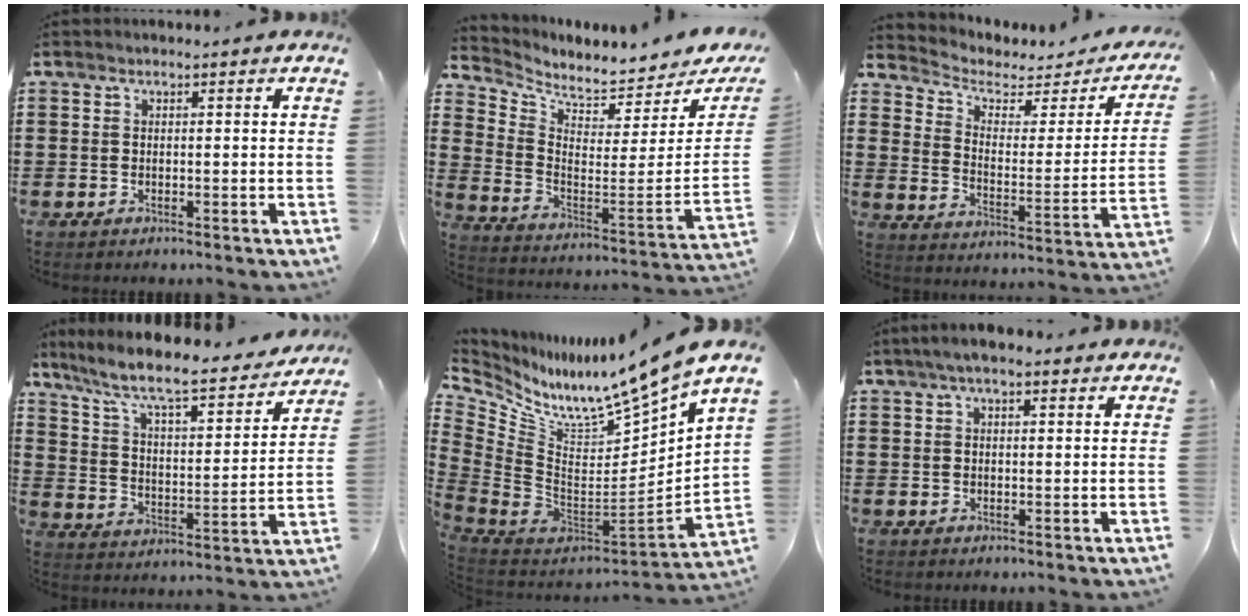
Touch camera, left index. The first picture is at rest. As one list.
[{"total": 4.6, "force": [4.4, 0.1, 1.3], "torque": [-0.056, -0.055, 0.073]}, {"total": 3.2, "force": [2.2, 1.8, 1.4], "torque": [-0.047, -0.015, 0.031]}, {"total": 8.3, "force": [7.0, 0.6, 4.5], "torque": [-0.115, -0.050, 0.113]}, {"total": 10.2, "force": [8.4, 0.8, 5.6], "torque": [-0.108, -0.088, 0.125]}, {"total": 3.2, "force": [2.0, 1.2, 2.2], "torque": [-0.047, 0.009, 0.036]}]